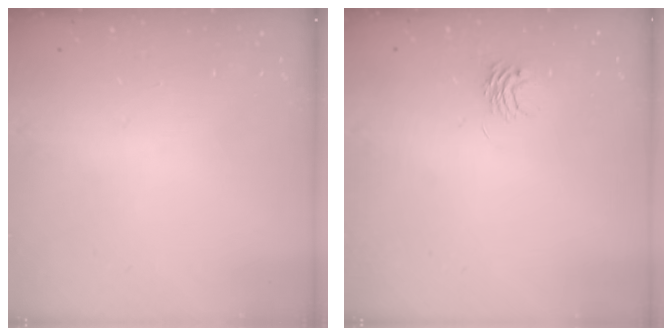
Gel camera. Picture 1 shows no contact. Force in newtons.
{"total": 3.2, "press": 3.2, "slide": 0.1}